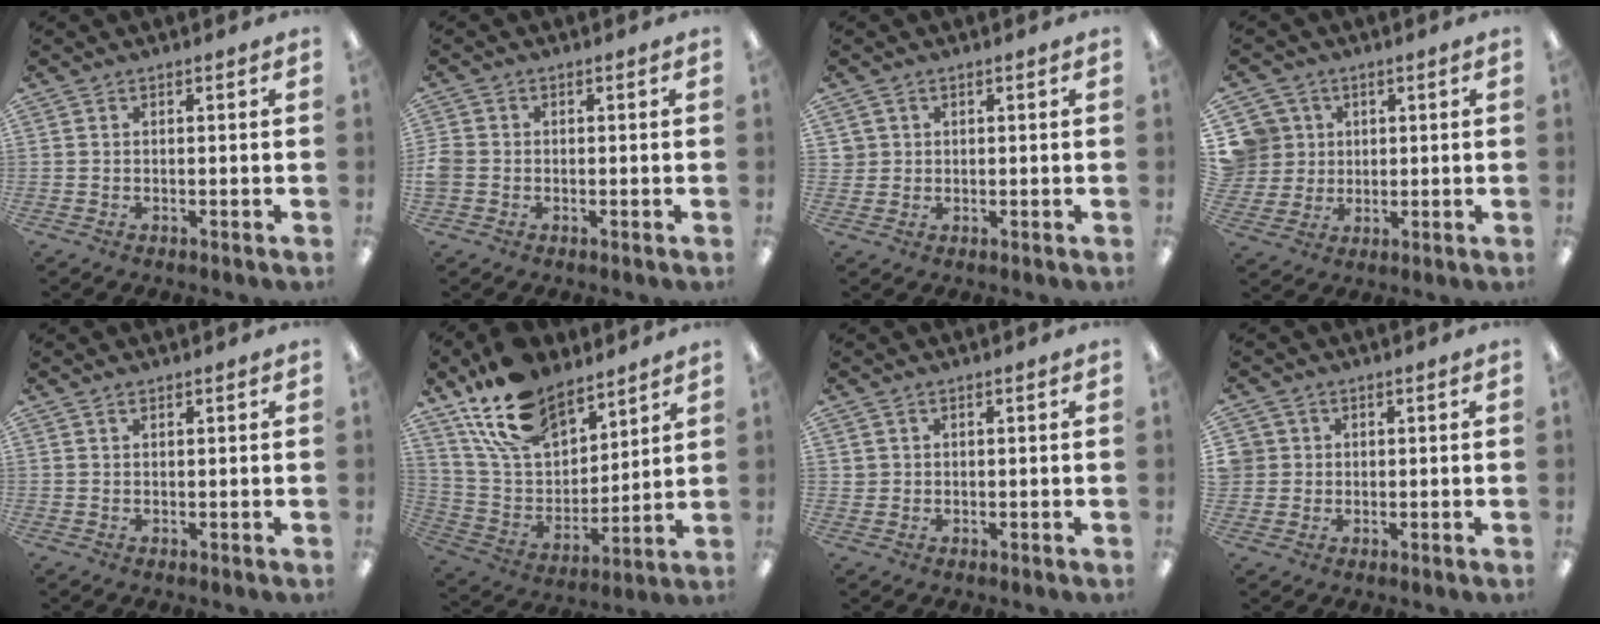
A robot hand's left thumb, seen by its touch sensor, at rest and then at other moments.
{"total": 2.7, "force": [-0.7, 2.4, 1.2], "torque": [-0.026, 0.004, -0.013]}
{"total": 2.0, "force": [0.7, 1.9, 0.0], "torque": [-0.006, 0.003, 0.012]}
{"total": 7.6, "force": [2.6, 7.1, 0.3], "torque": [-0.030, -0.004, 0.054]}
{"total": 0.9, "force": [0.7, 0.3, 0.5], "torque": [-0.011, 0.002, 0.012]}
{"total": 18.6, "force": [13.9, 9.4, 7.9], "torque": [-0.166, -0.073, 0.259]}
{"total": 1.3, "force": [0.5, 1.2, 0.1], "torque": [-0.003, 0.002, 0.010]}
{"total": 3.6, "force": [0.9, 3.5, 0.0], "torque": [-0.011, 0.007, 0.016]}